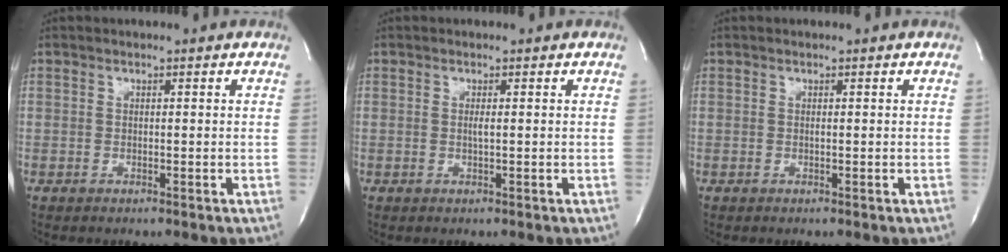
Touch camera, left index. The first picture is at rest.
{"total": 0.8, "force": [0.2, 0.0, 0.8], "torque": [-0.020, -0.002, 0.002]}
{"total": 0.0}